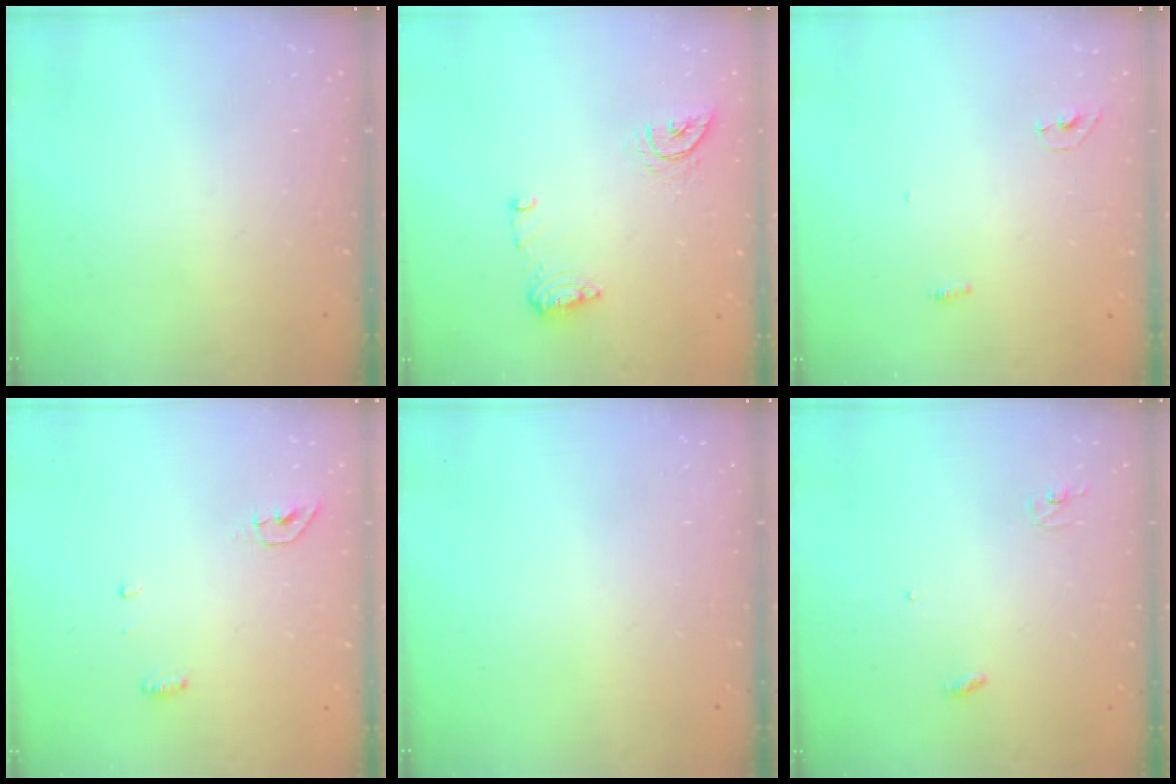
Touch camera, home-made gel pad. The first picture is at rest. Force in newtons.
{"total": 8.9, "press": 8.9, "slide": 0.5}
{"total": 5.6, "press": 3.9, "slide": 4.1}
{"total": 4.5, "press": 4.2, "slide": 1.5}
{"total": 0.0}
{"total": 2.9, "press": 2.9, "slide": 0.2}